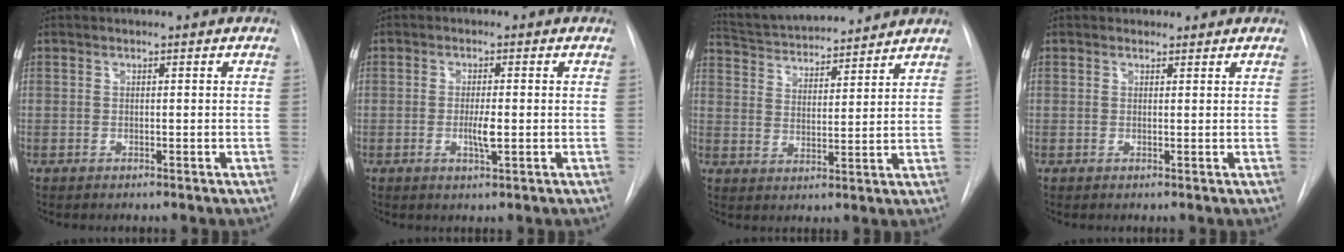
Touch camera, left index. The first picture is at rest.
{"total": 2.9, "force": [-0.7, 0.4, 2.8], "torque": [-0.052, -0.007, -0.011]}
{"total": 15.3, "force": [14.3, 2.1, 5.1], "torque": [-0.087, 0.021, 0.226]}
{"total": 1.0, "force": [0.8, 0.7, -0.1], "torque": [0.005, 0.002, 0.007]}